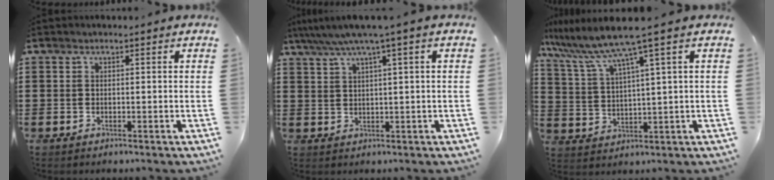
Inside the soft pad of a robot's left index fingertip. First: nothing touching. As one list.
[{"total": 4.4, "force": [2.3, -0.4, 3.7], "torque": [-0.078, -0.009, 0.036]}, {"total": 7.2, "force": [5.1, -0.9, 5.1], "torque": [-0.134, -0.041, 0.078]}]